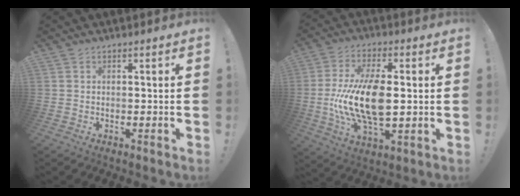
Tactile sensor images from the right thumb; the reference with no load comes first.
{"total": 17.9, "force": [-0.5, 9.4, 15.2], "torque": [-0.290, -0.006, -0.009]}